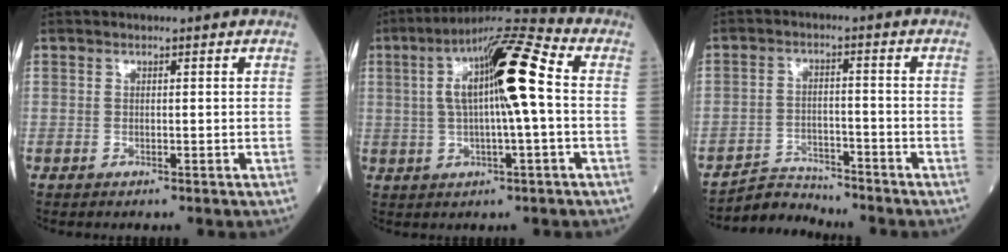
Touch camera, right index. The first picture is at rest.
{"total": 12.9, "force": [1.4, 1.1, 12.7], "torque": [-0.228, 0.026, 0.018]}
{"total": 5.0, "force": [-4.8, 0.2, -1.5], "torque": [0.022, 0.001, -0.083]}